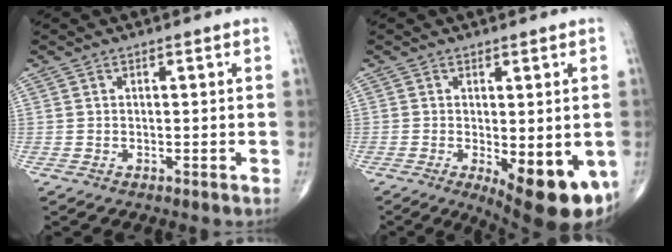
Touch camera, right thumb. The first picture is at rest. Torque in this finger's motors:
{"motor_torque": [-0.08, 0.79, 0.19, -0.21, 0.08]}